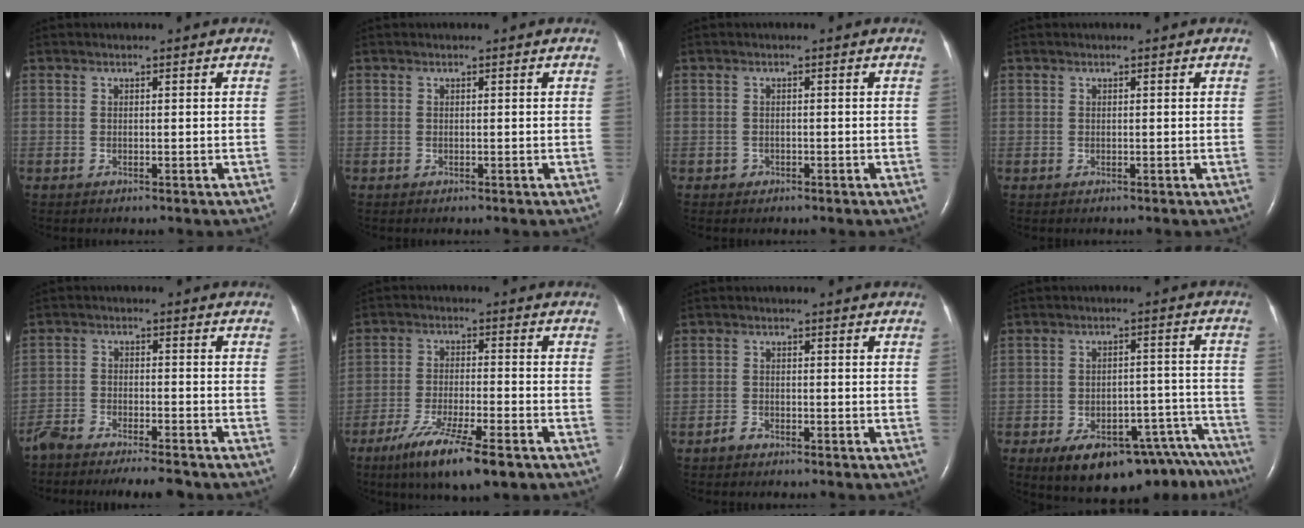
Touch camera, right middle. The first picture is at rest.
{"total": 0.0}
{"total": 0.8, "force": [-0.5, 0.7, -0.1], "torque": [-0.003, 0.004, -0.010]}
{"total": 0.0}
{"total": 11.4, "force": [-10.3, 1.5, 4.6], "torque": [-0.069, -0.004, -0.158]}
{"total": 11.7, "force": [-7.5, 1.7, 8.8], "torque": [-0.161, -0.026, -0.122]}
{"total": 1.4, "force": [-1.3, 0.6, 0.3], "torque": [-0.011, 0.001, -0.024]}
{"total": 18.7, "force": [-14.4, 7.4, 9.3], "torque": [-0.068, 0.037, -0.185]}